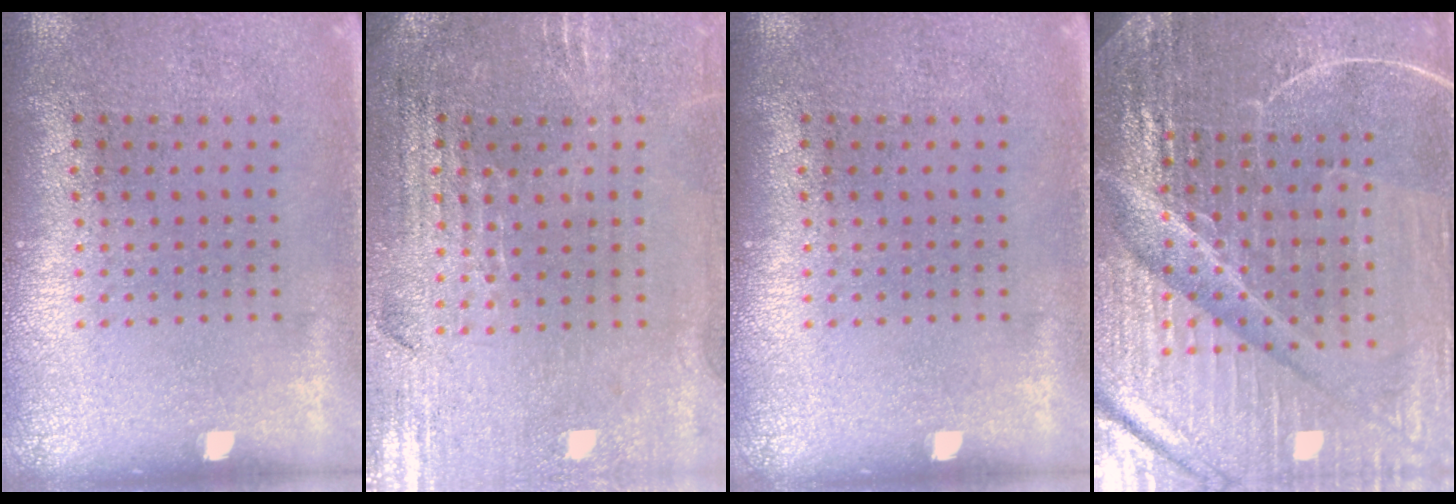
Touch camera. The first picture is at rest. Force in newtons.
{"total": 1.3, "press": 1.3, "slide": 0.3}
{"total": 0.0}
{"total": 6.8, "press": 6.0, "slide": 3.1}